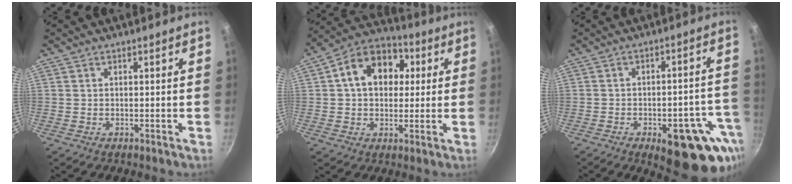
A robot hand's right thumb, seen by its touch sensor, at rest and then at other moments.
{"total": 14.4, "force": [3.0, 10.7, 9.1], "torque": [-0.114, 0.023, 0.030]}
{"total": 17.8, "force": [-8.1, 7.4, 14.0], "torque": [-0.110, 0.029, -0.098]}